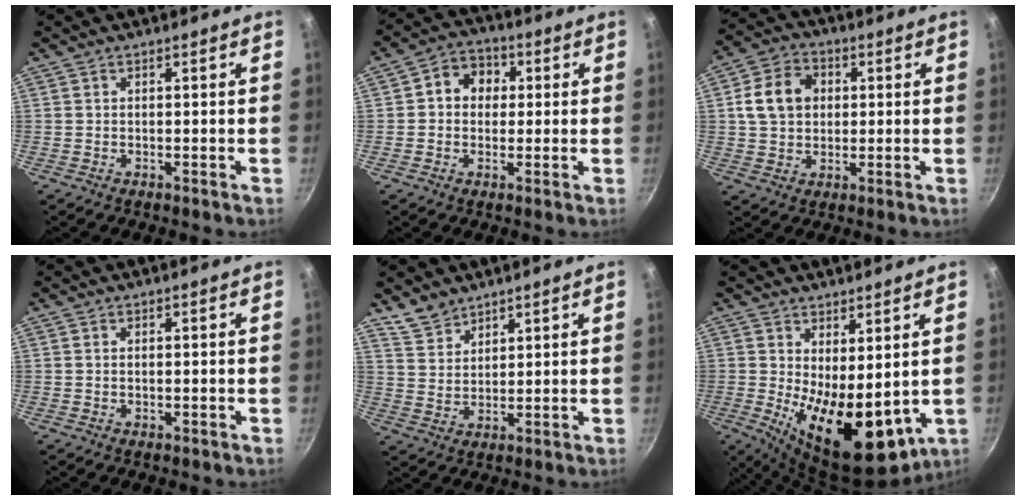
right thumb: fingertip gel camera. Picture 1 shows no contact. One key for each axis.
{"total": 7.6, "fx": 1.2, "fy": 6.5, "fz": 3.8, "tx": -0.025, "ty": 0.013, "tz": 0.002}
{"total": 9.9, "fx": 1.7, "fy": 7.9, "fz": 5.7, "tx": -0.081, "ty": 0.013, "tz": 0.020}
{"total": 0.8, "fx": 0.0, "fy": 0.4, "fz": 0.6, "tx": -0.010, "ty": 0.000, "tz": -0.001}
{"total": 5.5, "fx": 4.5, "fy": 2.8, "fz": 1.3, "tx": -0.014, "ty": -0.013, "tz": 0.094}
{"total": 15.1, "fx": 0.0, "fy": 7.1, "fz": 13.4, "tx": -0.174, "ty": -0.028, "tz": 0.020}